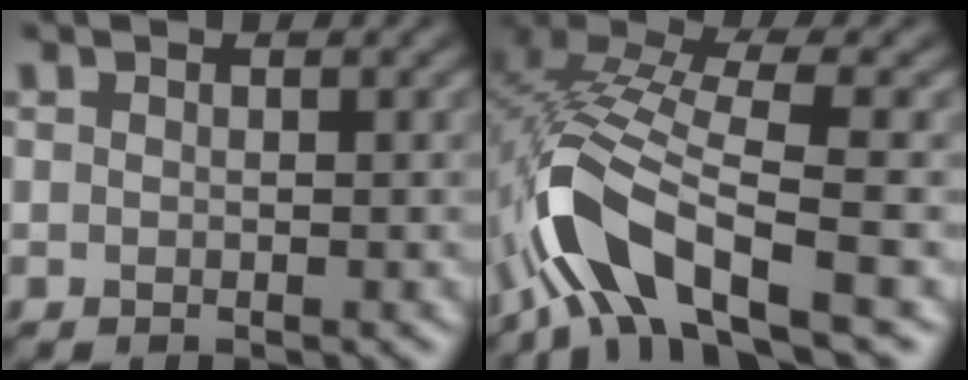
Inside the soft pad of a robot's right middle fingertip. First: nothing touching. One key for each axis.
{"total": 10.1, "fx": -3.8, "fy": 3.5, "fz": 8.7, "tx": -0.176, "ty": 0.011, "tz": -0.084}